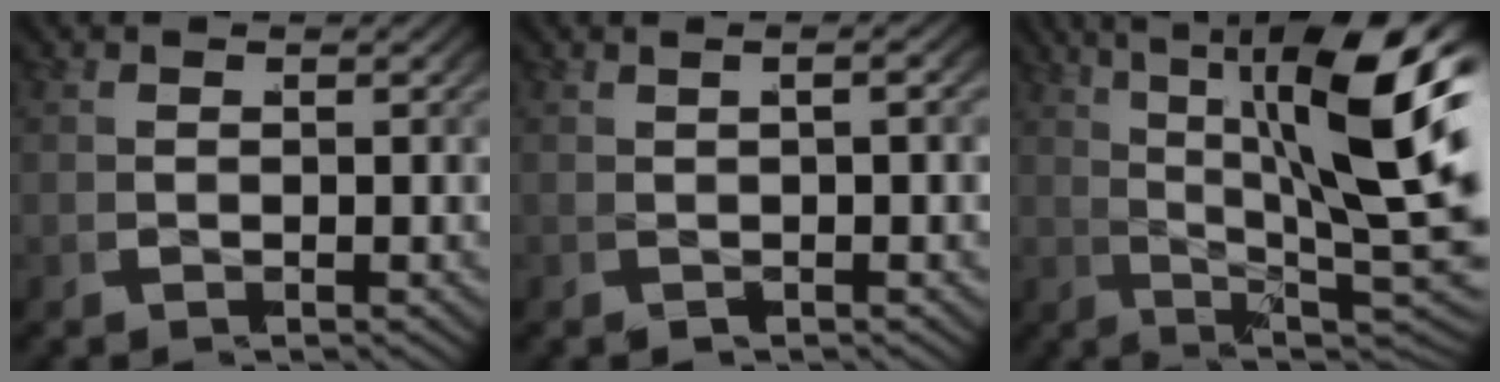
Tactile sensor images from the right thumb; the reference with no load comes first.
{"total": 3.5, "force": [0.6, 1.7, 3.0], "torque": [-0.040, 0.009, 0.001]}
{"total": 13.1, "force": [1.2, 5.8, 11.6], "torque": [-0.164, -0.031, 0.024]}